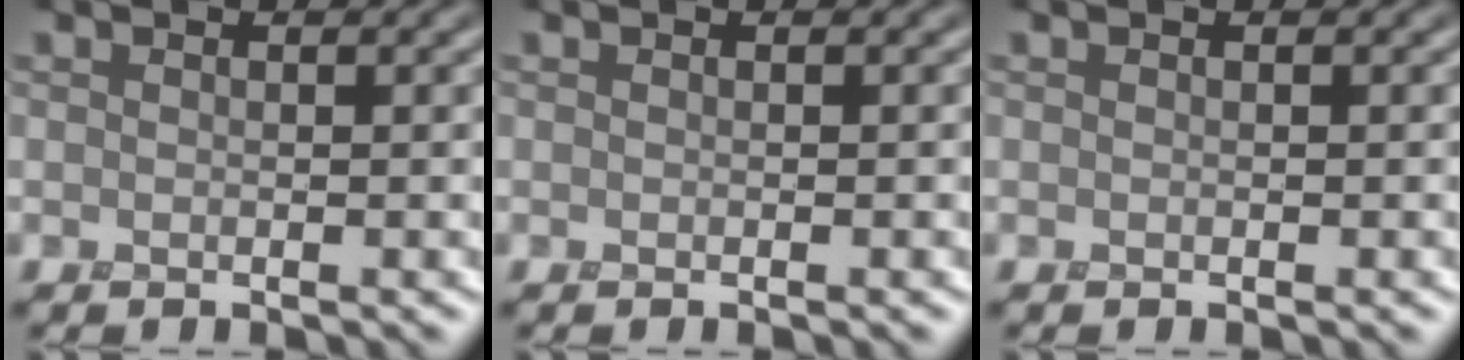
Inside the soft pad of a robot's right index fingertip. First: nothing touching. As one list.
[{"total": 0.0}, {"total": 0.0}]